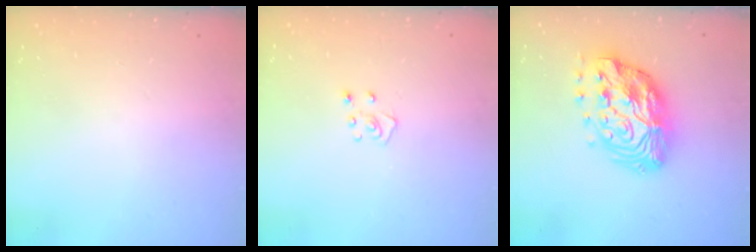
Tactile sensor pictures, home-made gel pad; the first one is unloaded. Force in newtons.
{"total": 4.2, "press": 4.1, "slide": 0.3}
{"total": 18.2, "press": 18.1, "slide": 1.3}